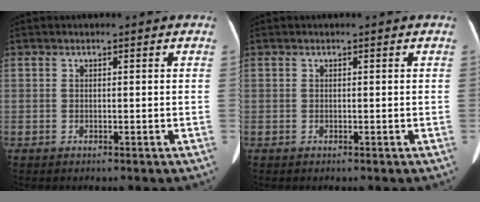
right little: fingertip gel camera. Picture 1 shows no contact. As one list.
[{"total": 0.0}]